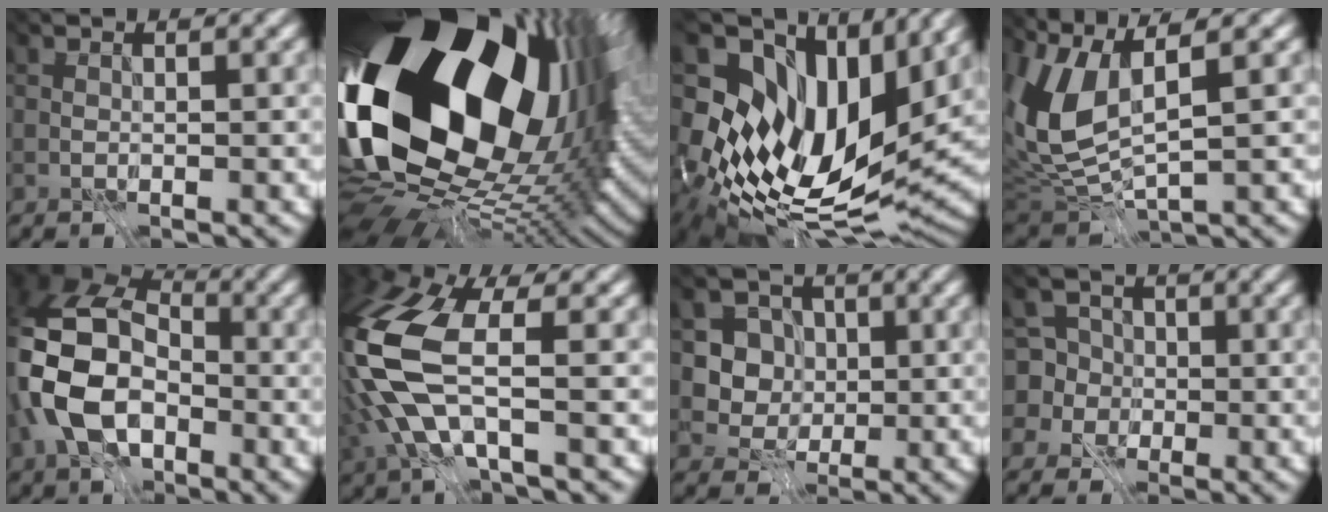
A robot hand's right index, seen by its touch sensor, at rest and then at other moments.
{"total": 20.4, "force": [2.3, 11.6, 16.6], "torque": [-0.305, -0.048, 0.064]}
{"total": 13.6, "force": [3.2, 8.2, 10.4], "torque": [-0.194, -0.014, 0.102]}
{"total": 7.7, "force": [0.3, 2.5, 7.2], "torque": [-0.190, -0.009, 0.032]}
{"total": 10.2, "force": [-4.5, 6.0, 6.9], "torque": [-0.168, -0.016, -0.076]}
{"total": 8.8, "force": [-2.6, 3.3, 7.7], "torque": [-0.217, -0.013, -0.036]}
{"total": 3.0, "force": [-0.8, 2.8, 0.8], "torque": [-0.026, -0.020, 0.006]}
{"total": 6.1, "force": [-0.8, 5.9, 1.0], "torque": [-0.043, 0.027, -0.017]}